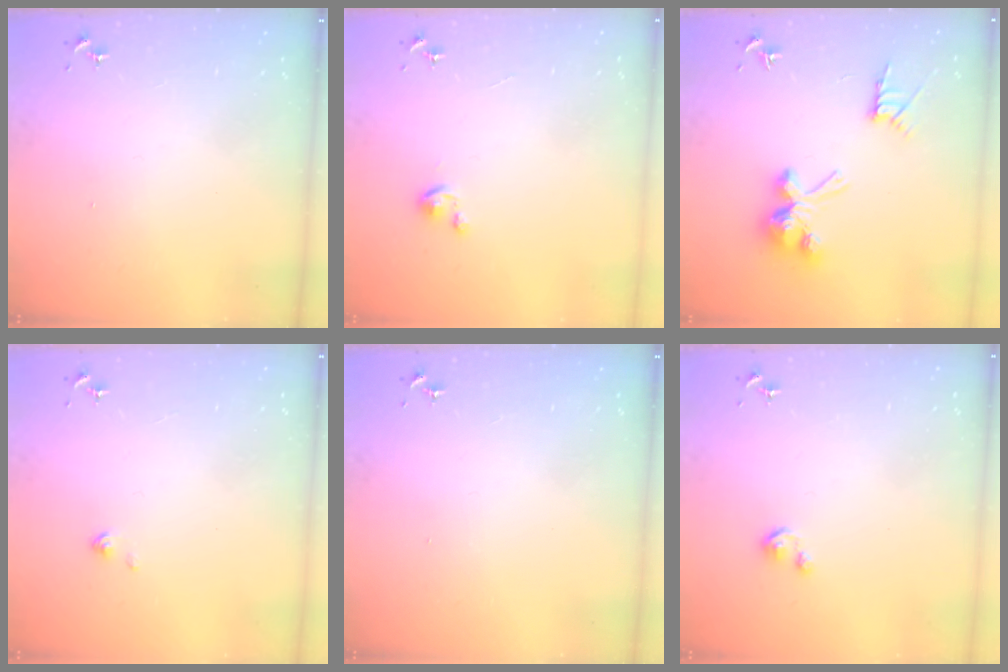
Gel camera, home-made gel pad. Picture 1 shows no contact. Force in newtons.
{"total": 2.3, "press": 2.2, "slide": 0.2}
{"total": 12.7, "press": 12.7, "slide": 0.4}
{"total": 3.5, "press": 3.5, "slide": 0.3}
{"total": 0.0}
{"total": 2.6, "press": 2.6, "slide": 0.3}